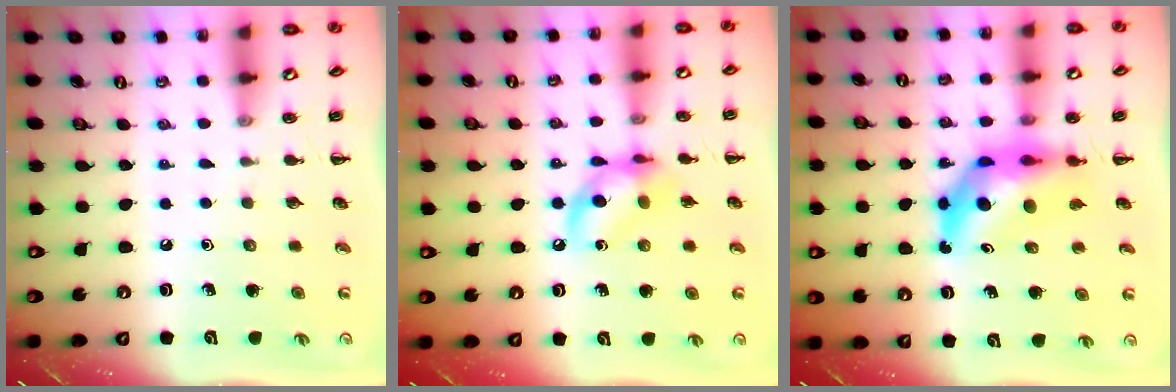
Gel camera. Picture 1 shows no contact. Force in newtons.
{"total": 11.8, "press": 11.6, "slide": 2.0}
{"total": 10.3, "press": 9.8, "slide": 3.2}